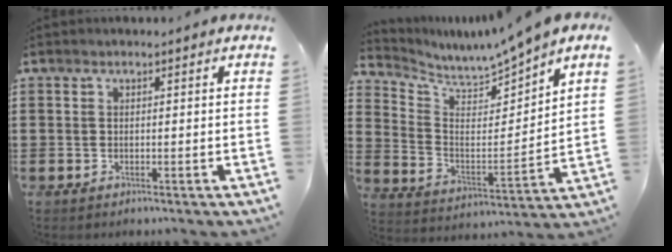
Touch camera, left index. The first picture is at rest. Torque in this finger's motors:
{"motor_torque": [1.09, -1.04, 0.30, 0.10]}